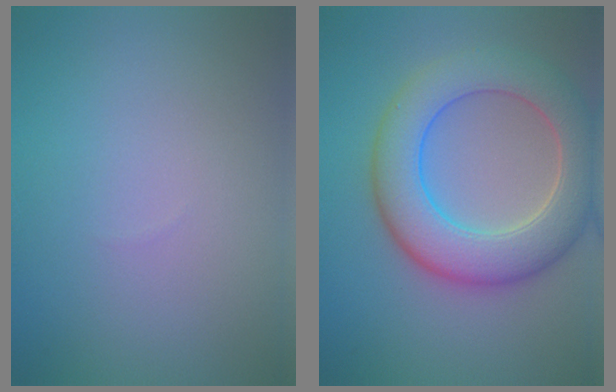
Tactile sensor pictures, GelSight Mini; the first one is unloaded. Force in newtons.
{"total": 8.3, "press": 8.3, "slide": 0.7}